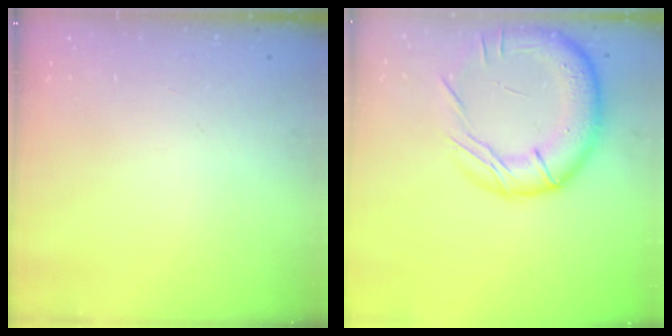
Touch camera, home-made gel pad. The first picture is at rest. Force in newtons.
{"total": 20.3, "press": 20.2, "slide": 2.1}